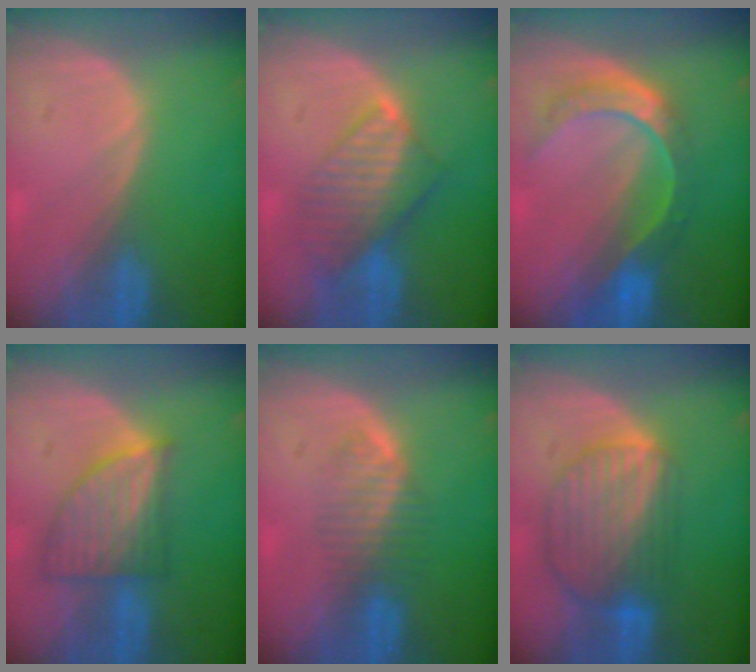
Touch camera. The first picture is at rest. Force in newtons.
{"total": 8.2, "press": 7.1, "slide": 4.2}
{"total": 8.5, "press": 7.2, "slide": 4.6}
{"total": 7.5, "press": 6.7, "slide": 3.4}
{"total": 3.9, "press": 3.9, "slide": 0.8}
{"total": 9.0, "press": 7.7, "slide": 4.6}